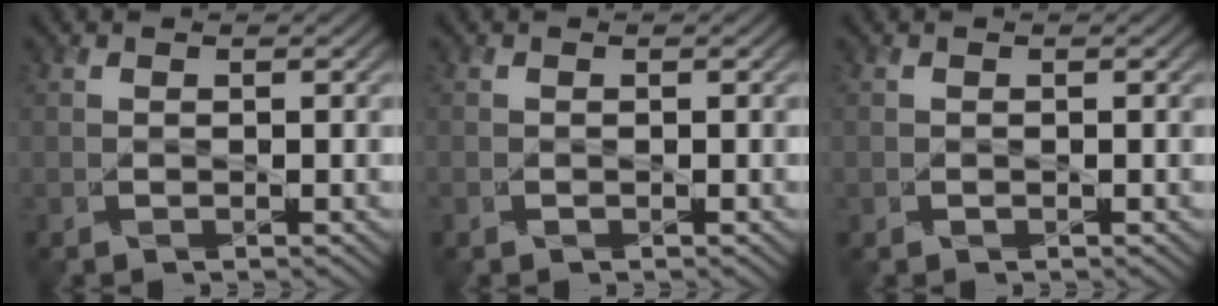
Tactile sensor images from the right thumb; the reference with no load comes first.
{"total": 0.0}
{"total": 0.0}